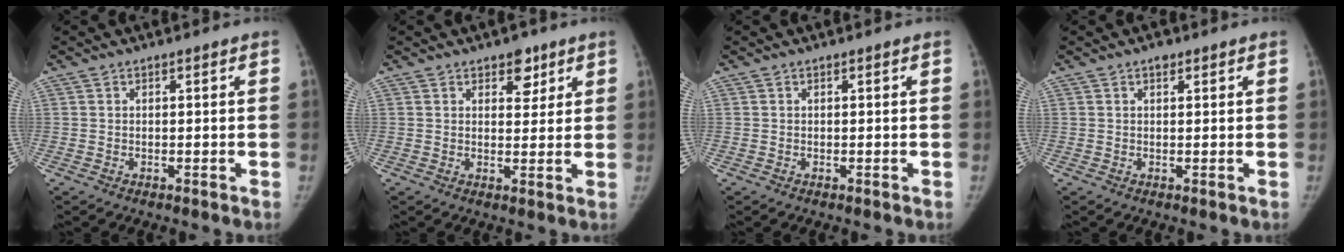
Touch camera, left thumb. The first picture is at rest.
{"total": 4.3, "force": [2.6, 2.6, 2.1], "torque": [0.001, -0.014, 0.035]}
{"total": 0.0}
{"total": 1.2, "force": [0.8, 0.7, 0.6], "torque": [0.001, -0.001, 0.007]}